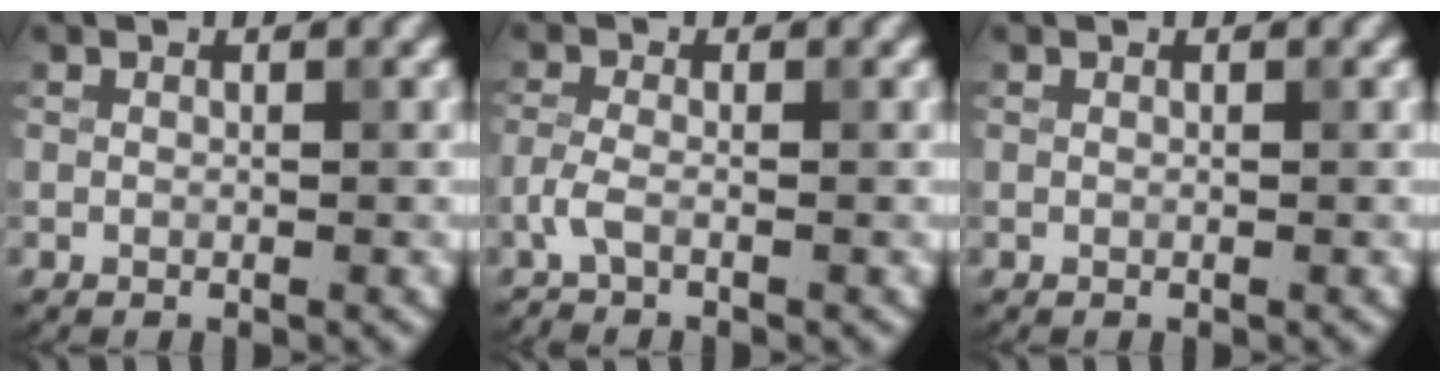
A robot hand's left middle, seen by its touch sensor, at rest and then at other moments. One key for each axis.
{"total": 1.5, "fx": -1.1, "fy": 0.2, "fz": 1.0, "tx": -0.025, "ty": -0.001, "tz": -0.030}
{"total": 0.0}